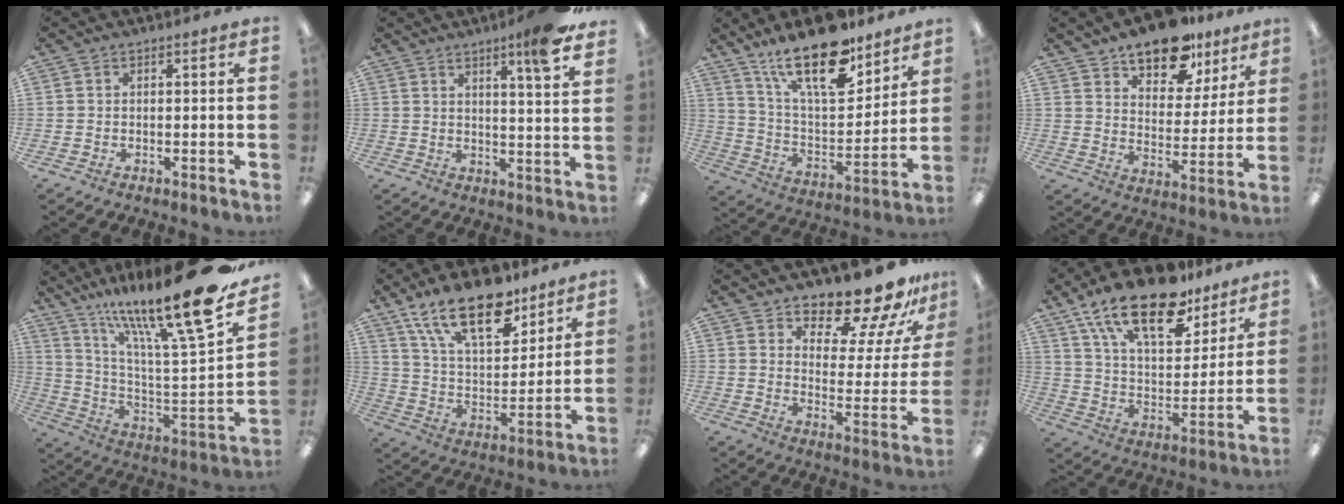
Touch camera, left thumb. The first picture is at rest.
{"total": 8.0, "force": [5.8, 0.2, 5.5], "torque": [-0.072, -0.038, 0.089]}
{"total": 22.2, "force": [15.6, 8.4, 13.3], "torque": [-0.223, -0.097, 0.270]}
{"total": 15.1, "force": [12.0, 6.9, 6.1], "torque": [-0.092, -0.075, 0.213]}
{"total": 24.0, "force": [17.6, 3.3, 16.1], "torque": [-0.238, -0.129, 0.274]}
{"total": 20.8, "force": [14.2, 9.2, 12.1], "torque": [-0.210, -0.070, 0.249]}
{"total": 15.7, "force": [14.1, 4.4, 5.5], "torque": [-0.092, -0.118, 0.240]}
{"total": 21.3, "force": [14.9, 8.8, 12.5], "torque": [-0.221, -0.085, 0.260]}